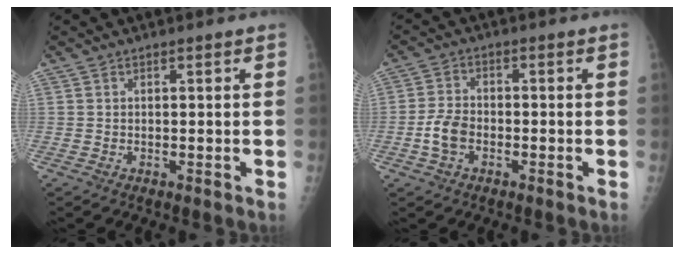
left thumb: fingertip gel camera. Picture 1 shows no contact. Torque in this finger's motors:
{"motor_torque": [0.32, 0.44, 0.00, 0.00, 0.08]}